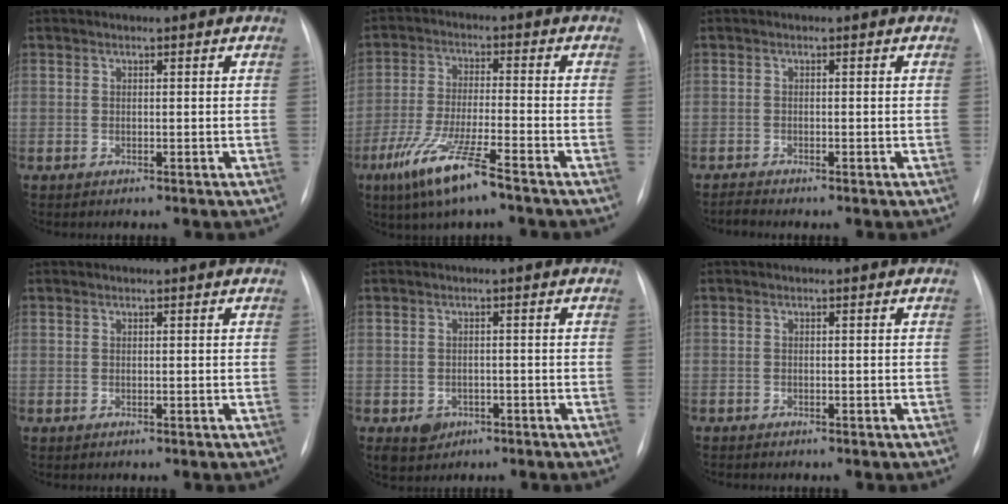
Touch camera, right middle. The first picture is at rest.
{"total": 10.0, "force": [-6.2, 0.6, 7.8], "torque": [-0.162, -0.023, -0.115]}
{"total": 0.8, "force": [-0.8, -0.1, 0.0], "torque": [-0.002, -0.003, -0.016]}
{"total": 0.0}
{"total": 3.4, "force": [-1.5, 2.8, 1.1], "torque": [-0.014, 0.003, -0.013]}
{"total": 1.2, "force": [-1.1, 0.5, 0.4], "torque": [-0.007, 0.001, -0.015]}